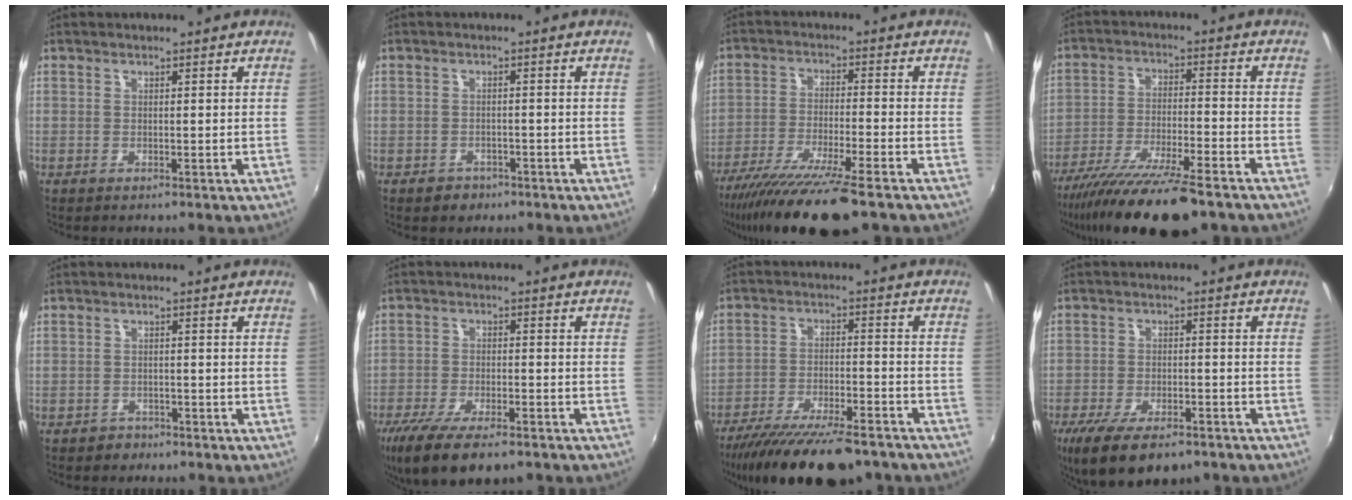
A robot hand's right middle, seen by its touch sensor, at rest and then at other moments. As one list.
[{"total": 3.2, "force": [-2.0, 2.4, 0.7], "torque": [-0.021, -0.001, -0.026]}, {"total": 15.6, "force": [-12.2, 1.2, 9.7], "torque": [-0.195, -0.044, -0.208]}, {"total": 17.3, "force": [-13.7, 2.6, 10.2], "torque": [-0.200, -0.041, -0.232]}, {"total": 2.5, "force": [-1.7, 1.8, 0.0], "torque": [-0.007, 0.002, -0.025]}, {"total": 14.3, "force": [-10.1, 4.8, 8.9], "torque": [-0.193, -0.050, -0.171]}, {"total": 19.3, "force": [-15.8, 5.0, 10.1], "torque": [-0.193, -0.039, -0.241]}, {"total": 14.0, "force": [-9.8, 5.4, 8.4], "torque": [-0.180, -0.041, -0.158]}]